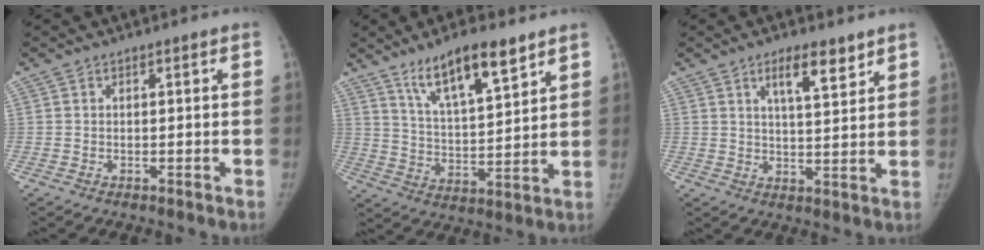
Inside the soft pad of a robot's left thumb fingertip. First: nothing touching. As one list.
[{"total": 13.4, "force": [8.9, 3.6, 9.3], "torque": [-0.140, -0.046, 0.163]}, {"total": 7.4, "force": [4.8, 2.1, 5.3], "torque": [-0.075, -0.031, 0.081]}]